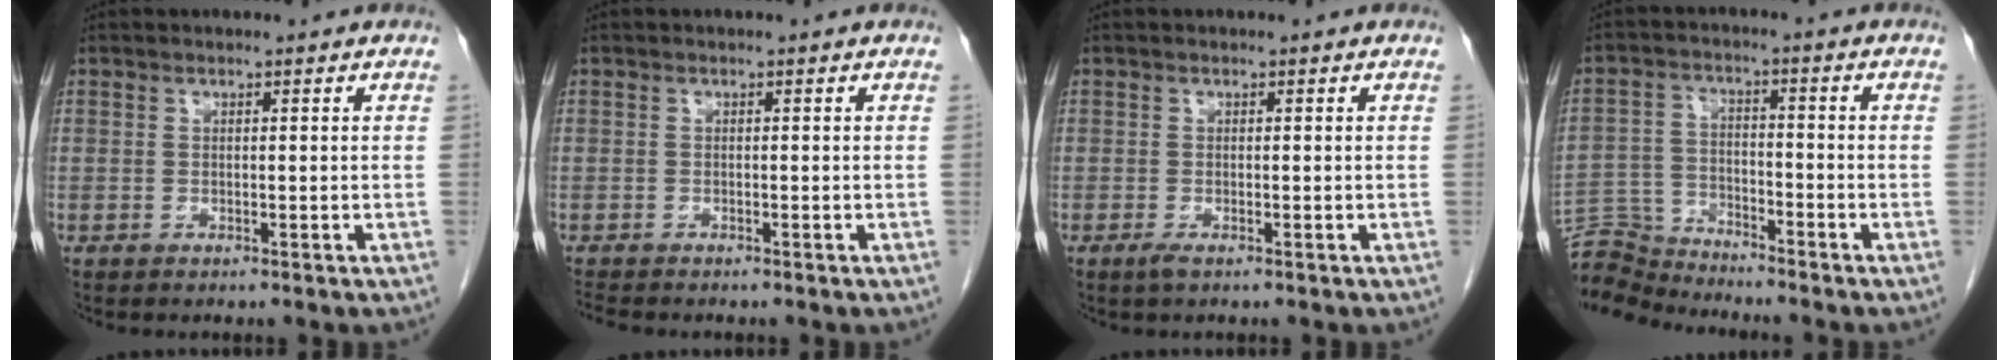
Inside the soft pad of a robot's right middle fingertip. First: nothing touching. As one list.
[{"total": 1.7, "force": [-1.6, 0.1, 0.5], "torque": [-0.013, -0.007, -0.027]}, {"total": 1.0, "force": [-0.6, 0.2, 0.8], "torque": [-0.019, -0.004, -0.011]}, {"total": 7.6, "force": [-7.6, -0.1, -0.3], "torque": [0.001, 0.000, -0.144]}]